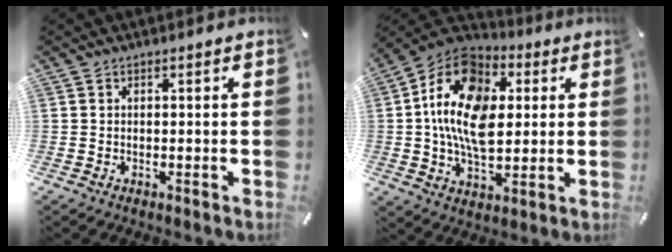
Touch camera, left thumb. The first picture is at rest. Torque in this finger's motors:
{"motor_torque": [2.10, 2.90, 1.62, -1.15, 0.66]}